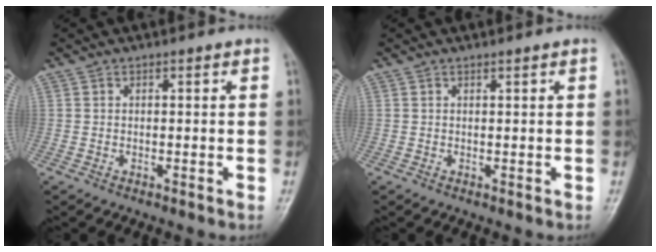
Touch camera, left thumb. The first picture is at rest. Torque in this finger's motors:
{"motor_torque": [-0.03, 0.07, 0.03, 0.06, 0.00]}